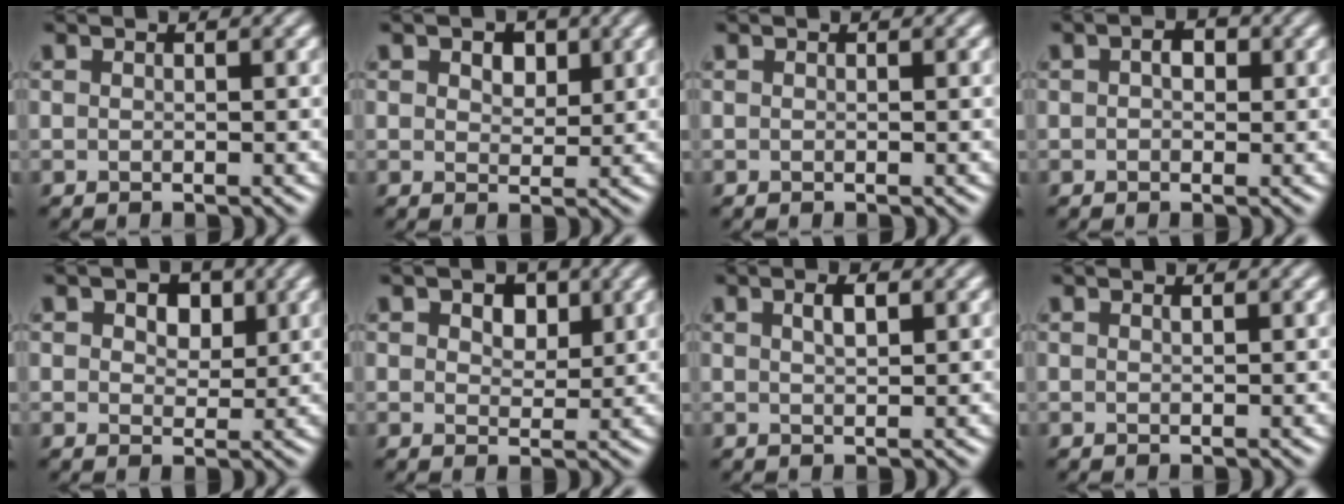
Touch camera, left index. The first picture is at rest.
{"total": 2.7, "force": [1.2, 1.8, 1.6], "torque": [-0.025, 0.002, 0.015]}
{"total": 0.0}
{"total": 1.9, "force": [0.4, 1.2, 1.3], "torque": [-0.016, 0.001, 0.001]}
{"total": 3.8, "force": [1.6, 2.5, 2.4], "torque": [-0.030, 0.004, 0.011]}
{"total": 3.2, "force": [1.4, 2.1, 2.0], "torque": [-0.028, 0.003, 0.011]}
{"total": 1.6, "force": [0.7, 0.5, 1.3], "torque": [-0.023, 0.003, 0.014]}
{"total": 0.0}